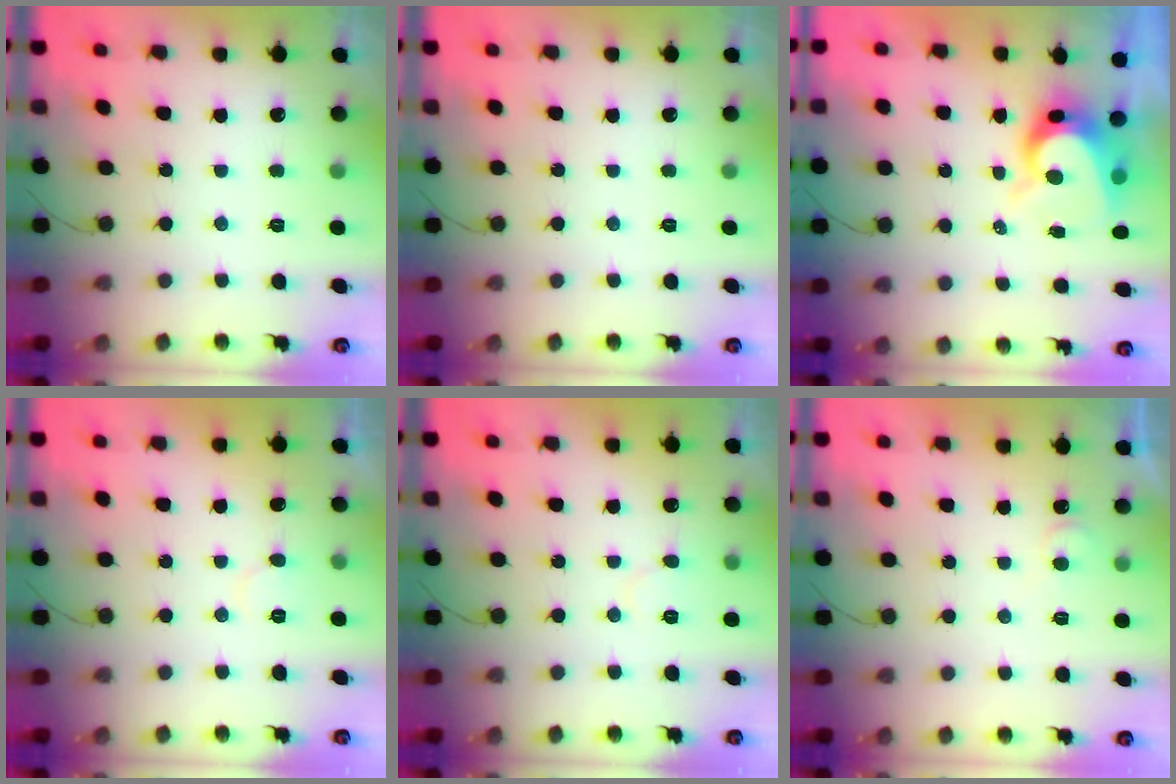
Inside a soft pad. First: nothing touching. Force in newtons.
{"total": 0.0}
{"total": 8.3, "press": 8.2, "slide": 0.8}
{"total": 4.8, "press": 4.8, "slide": 0.4}
{"total": 5.1, "press": 5.1, "slide": 0.6}
{"total": 4.4, "press": 4.3, "slide": 0.4}